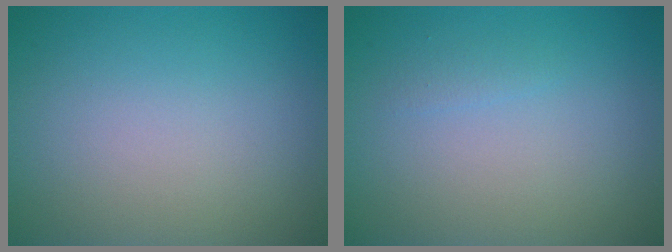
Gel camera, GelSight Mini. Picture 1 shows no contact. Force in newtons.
{"total": 0.6, "press": 0.6, "slide": 0.1}